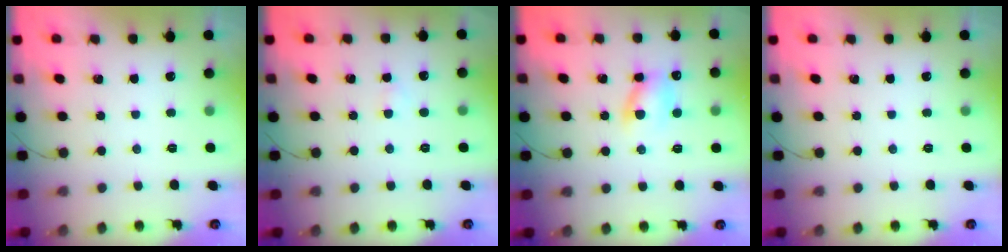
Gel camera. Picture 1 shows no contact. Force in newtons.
{"total": 1.3, "press": 1.0, "slide": 0.7}
{"total": 7.6, "press": 7.4, "slide": 1.3}
{"total": 0.0}